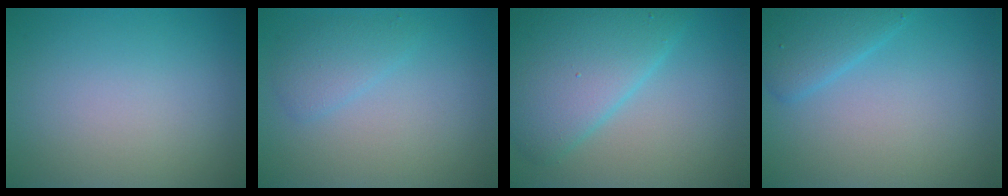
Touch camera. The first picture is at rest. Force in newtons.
{"total": 2.0, "press": 2.0, "slide": 0.1}
{"total": 7.2, "press": 7.2, "slide": 0.2}
{"total": 2.9, "press": 2.9, "slide": 0.2}